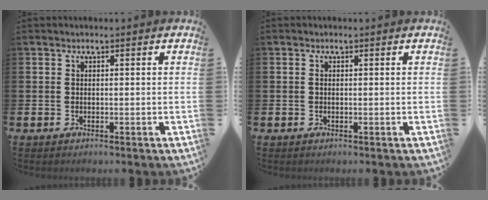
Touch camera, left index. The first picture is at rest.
{"total": 0.0}